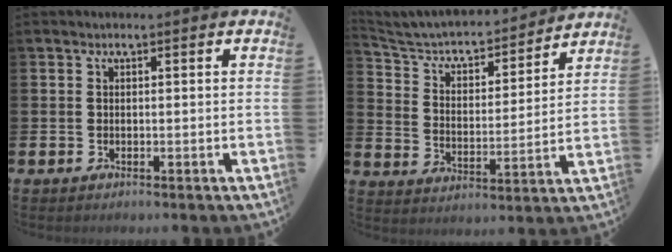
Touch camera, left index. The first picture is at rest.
{"total": 5.3, "force": [4.8, 1.9, 1.4], "torque": [-0.058, -0.040, 0.075]}